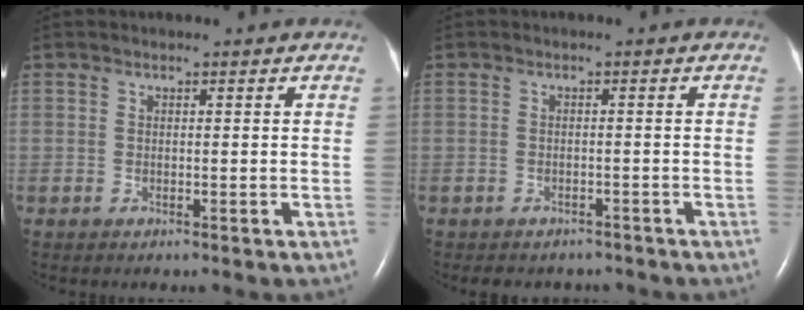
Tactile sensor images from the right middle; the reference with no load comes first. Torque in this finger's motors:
{"motor_torque": [0.46, -0.45, 0.02, 0.02]}